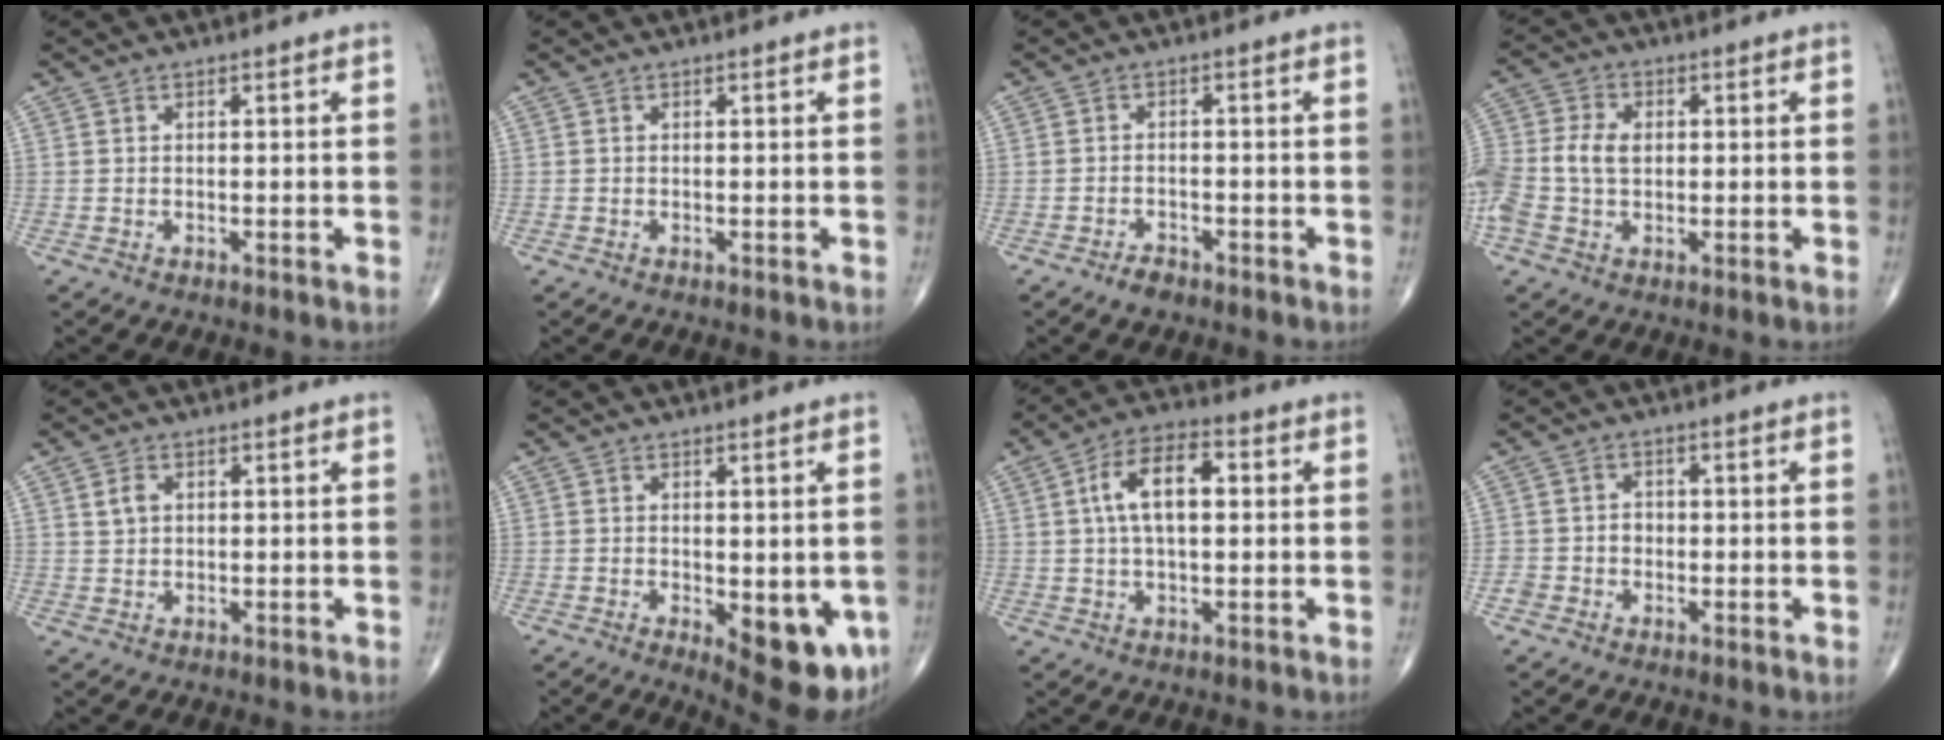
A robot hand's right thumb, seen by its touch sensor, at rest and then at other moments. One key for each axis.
{"total": 0.0}
{"total": 2.6, "fx": -2.0, "fy": 1.3, "fz": 1.0, "tx": -0.019, "ty": 0.007, "tz": -0.031}
{"total": 10.7, "fx": 0.0, "fy": 7.7, "fz": 7.5, "tx": -0.192, "ty": 0.017, "tz": -0.001}
{"total": 2.4, "fx": 0.8, "fy": 1.8, "fz": 1.5, "tx": -0.023, "ty": 0.000, "tz": 0.015}
{"total": 11.6, "fx": -3.3, "fy": 5.1, "fz": 9.9, "tx": -0.105, "ty": -0.016, "tz": -0.029}
{"total": 10.1, "fx": 1.7, "fy": 5.1, "fz": 8.6, "tx": -0.152, "ty": 0.021, "tz": 0.024}
{"total": 3.0, "fx": -1.2, "fy": 2.7, "fz": 0.5, "tx": 0.008, "ty": 0.017, "tz": -0.025}